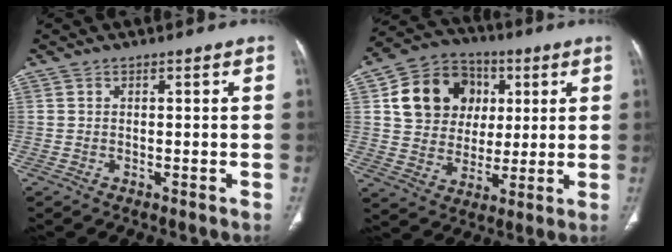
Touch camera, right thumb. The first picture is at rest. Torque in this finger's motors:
{"motor_torque": [-0.59, 0.77, 0.59, 0.21, 0.13]}